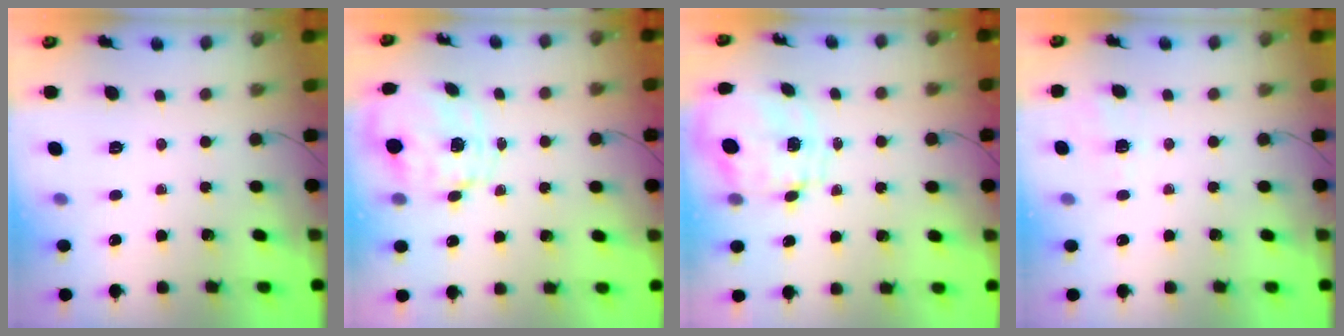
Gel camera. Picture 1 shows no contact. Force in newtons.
{"total": 2.7, "press": 2.6, "slide": 0.8}
{"total": 3.4, "press": 3.2, "slide": 1.0}
{"total": 2.0, "press": 1.0, "slide": 1.7}